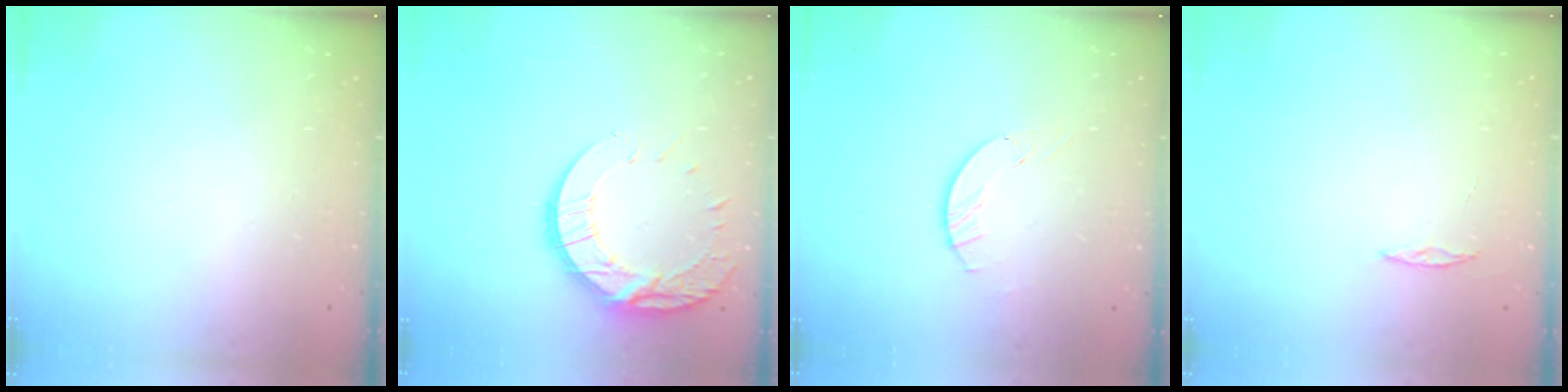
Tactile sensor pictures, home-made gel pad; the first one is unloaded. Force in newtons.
{"total": 13.6, "press": 13.5, "slide": 1.1}
{"total": 4.0, "press": 4.0, "slide": 0.4}
{"total": 2.0, "press": 2.0, "slide": 0.2}